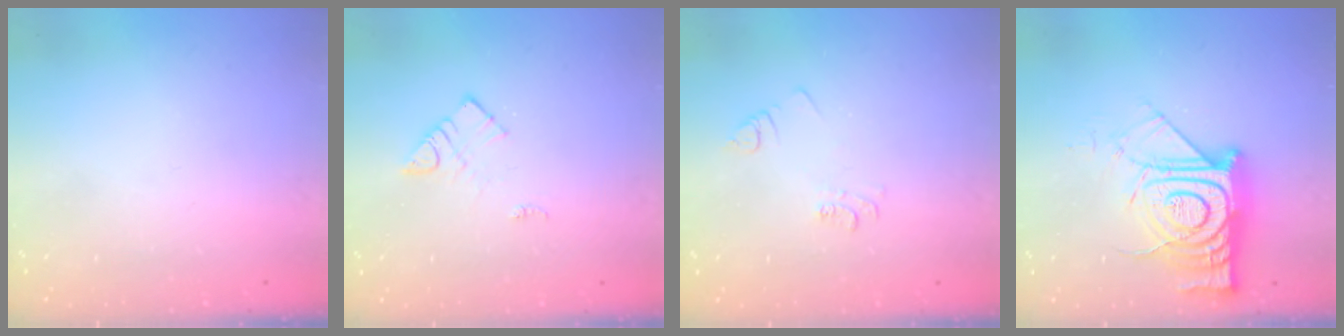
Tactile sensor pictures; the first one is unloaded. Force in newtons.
{"total": 7.6, "press": 7.6, "slide": 0.3}
{"total": 3.6, "press": 3.6, "slide": 0.5}
{"total": 17.6, "press": 17.5, "slide": 1.3}